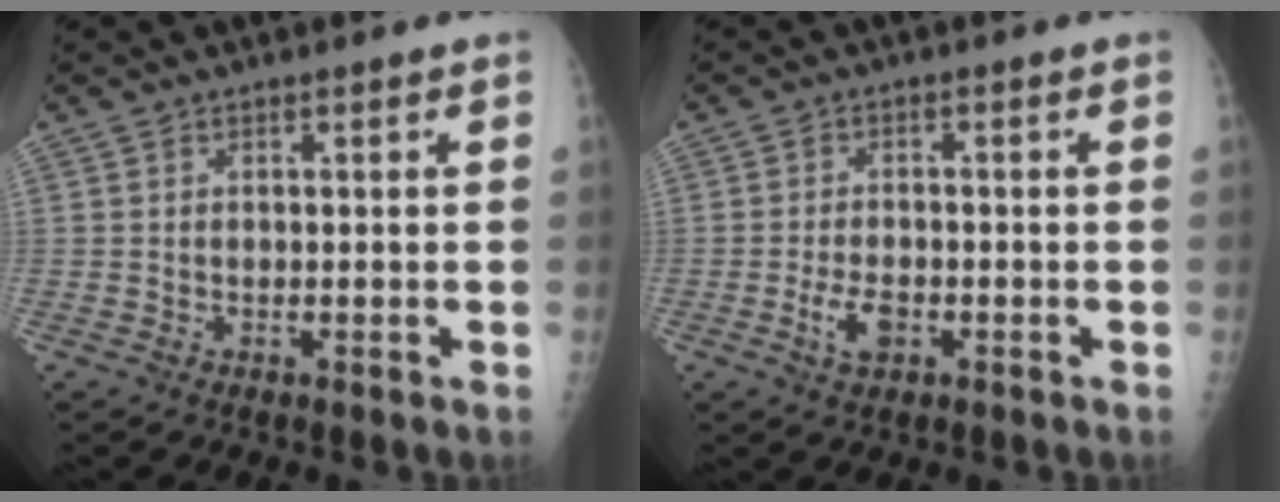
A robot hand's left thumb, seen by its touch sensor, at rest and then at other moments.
{"total": 4.2, "force": [-1.6, 2.4, 3.0], "torque": [-0.056, 0.006, -0.028]}